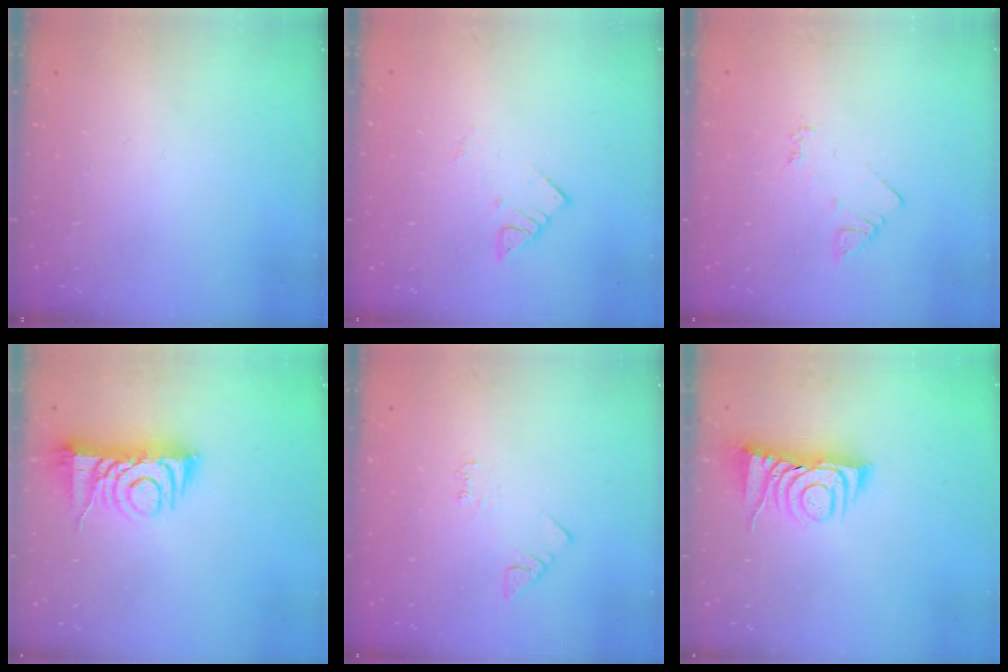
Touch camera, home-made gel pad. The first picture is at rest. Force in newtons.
{"total": 2.6, "press": 2.6, "slide": 0.1}
{"total": 4.2, "press": 4.1, "slide": 0.6}
{"total": 8.4, "press": 8.3, "slide": 0.9}
{"total": 4.2, "press": 4.1, "slide": 0.6}
{"total": 7.3, "press": 7.2, "slide": 0.8}